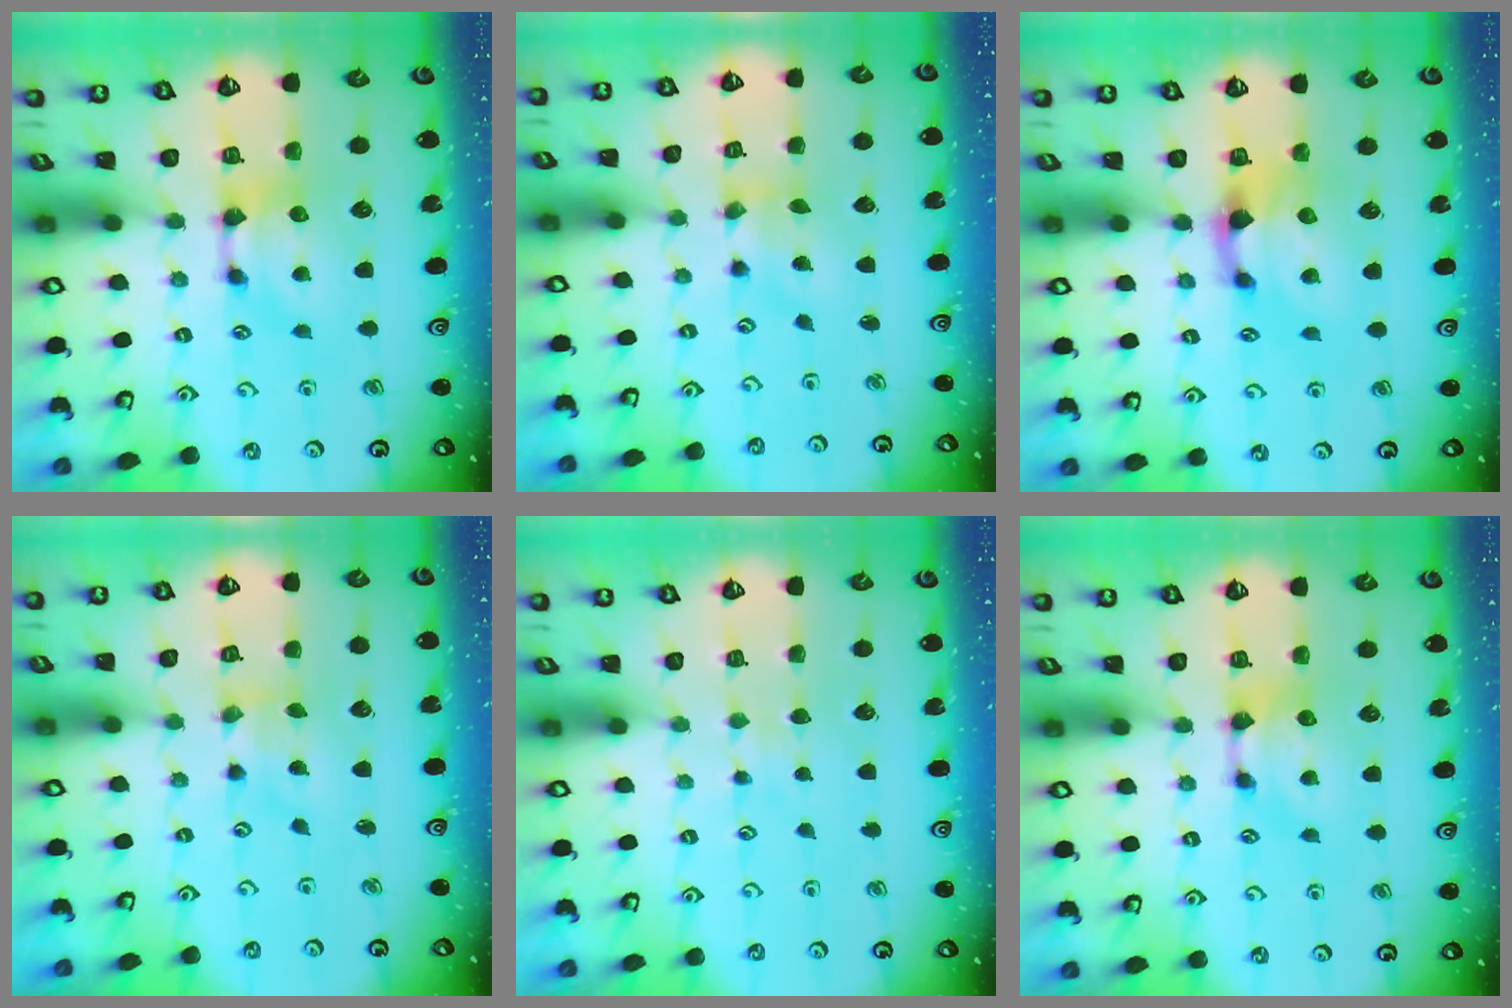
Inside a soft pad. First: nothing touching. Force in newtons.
{"total": 1.3, "press": 0.7, "slide": 1.1}
{"total": 1.9, "press": 1.4, "slide": 1.3}
{"total": 1.8, "press": 1.5, "slide": 1.1}
{"total": 4.3, "press": 4.2, "slide": 0.3}
{"total": 0.0}